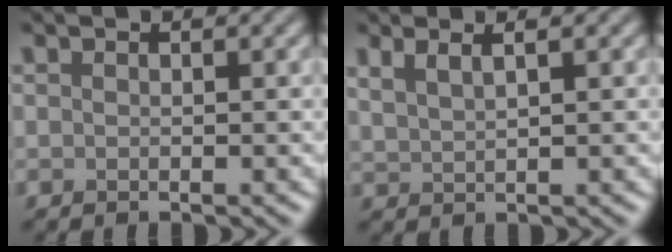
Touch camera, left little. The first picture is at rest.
{"total": 2.3, "force": [1.5, 0.8, 1.5], "torque": [-0.019, 0.003, 0.023]}